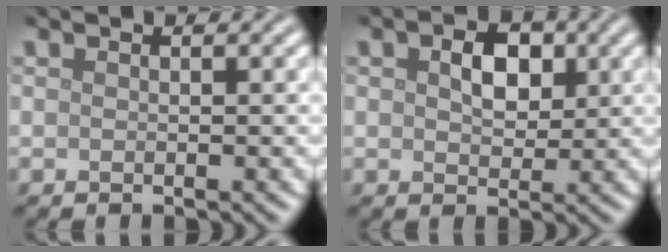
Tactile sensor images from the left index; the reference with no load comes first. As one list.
[{"total": 3.3, "force": [0.8, 2.2, 2.3], "torque": [-0.044, 0.001, 0.011]}]